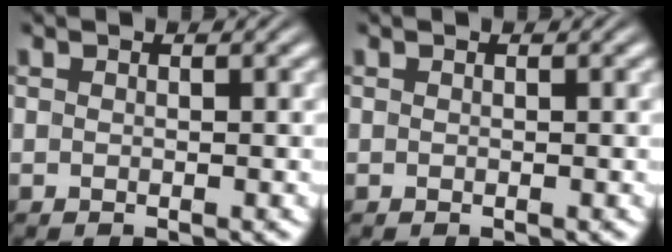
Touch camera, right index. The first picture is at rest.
{"total": 0.0}